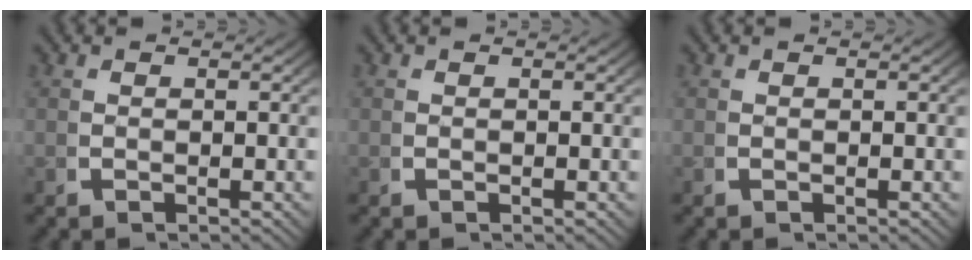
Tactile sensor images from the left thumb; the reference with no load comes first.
{"total": 0.0}
{"total": 0.0}